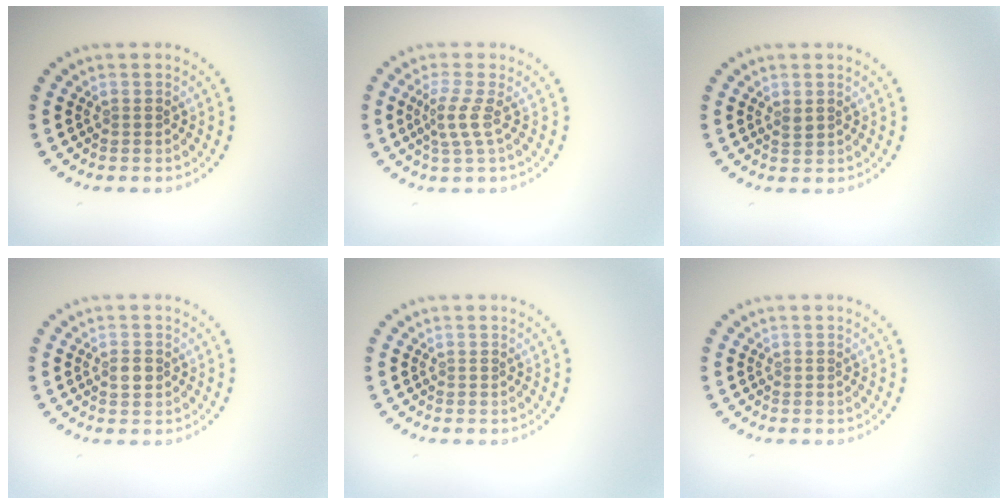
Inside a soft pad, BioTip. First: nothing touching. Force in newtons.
{"total": 2.1, "press": 1.4, "slide": 1.6}
{"total": 0.7, "press": 0.7, "slide": 0.2}
{"total": 1.3, "press": 1.2, "slide": 0.4}
{"total": 0.0}
{"total": 0.0}